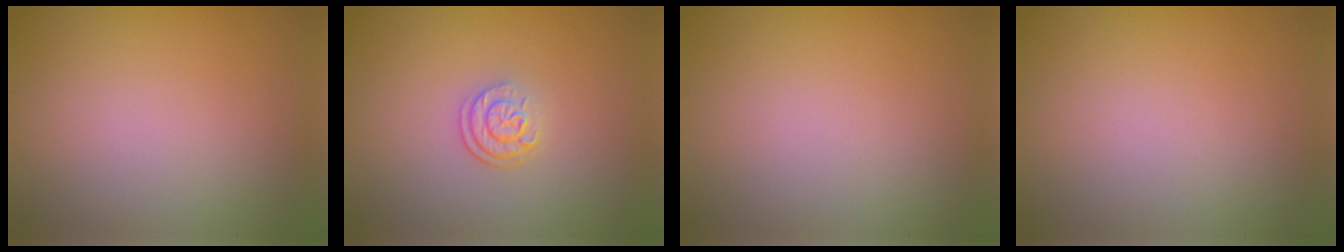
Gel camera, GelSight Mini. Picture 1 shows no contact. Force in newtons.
{"total": 2.6, "press": 1.9, "slide": 1.8}
{"total": 0.0}
{"total": 0.0}